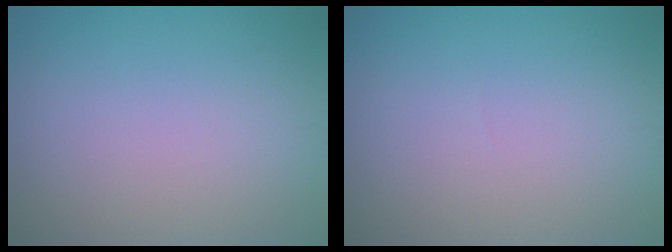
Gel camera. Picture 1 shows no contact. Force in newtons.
{"total": 0.0}